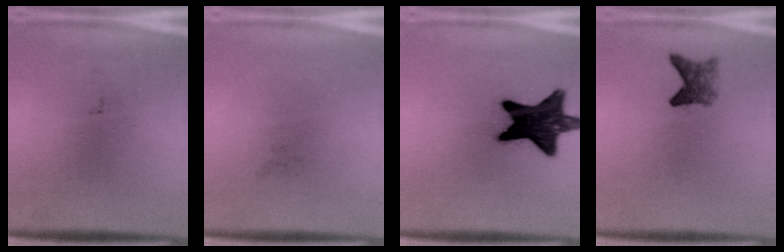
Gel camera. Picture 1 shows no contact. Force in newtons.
{"total": 0.0}
{"total": 14.9}
{"total": 2.7}